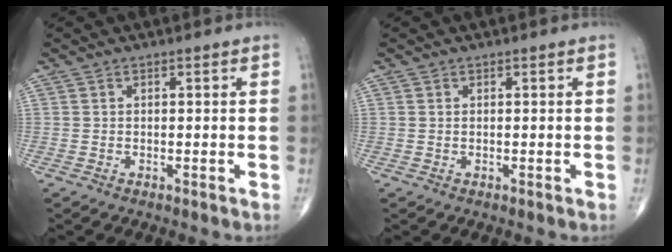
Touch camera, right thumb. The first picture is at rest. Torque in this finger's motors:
{"motor_torque": [-0.25, 0.09, -0.19, -0.11, 0.01]}